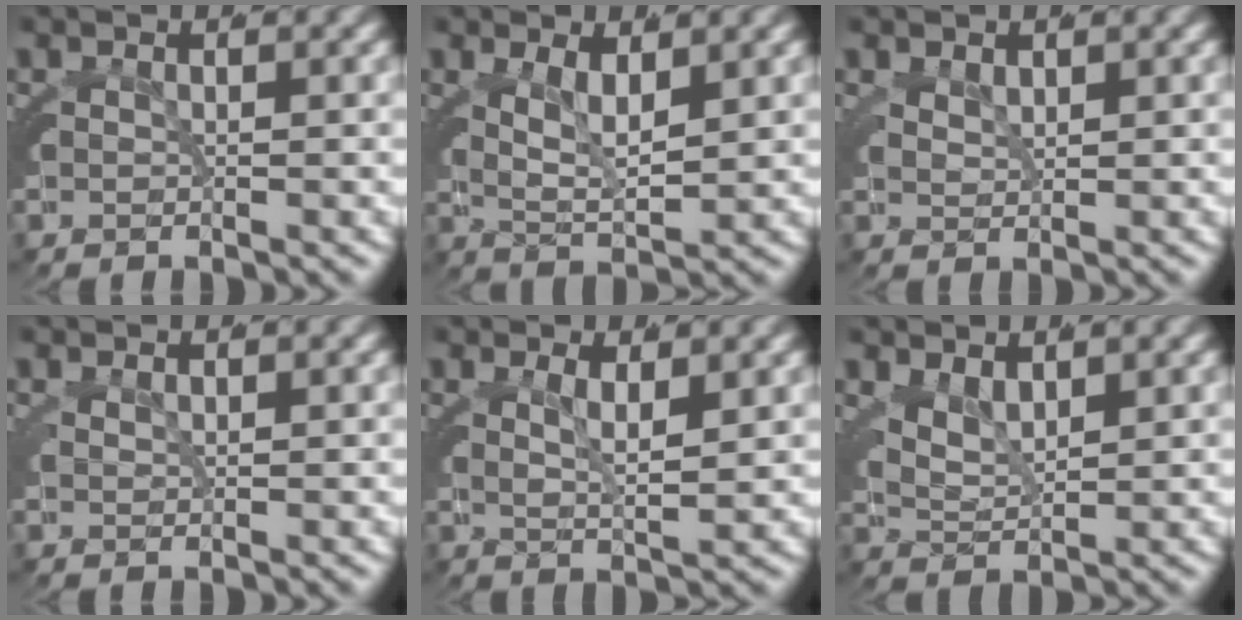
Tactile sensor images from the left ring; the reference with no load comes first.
{"total": 2.6, "force": [1.0, 1.3, 1.9], "torque": [-0.038, -0.010, 0.016]}
{"total": 0.8, "force": [0.6, 0.4, -0.2], "torque": [0.001, -0.003, 0.013]}
{"total": 0.0}
{"total": 1.3, "force": [0.7, 0.1, 1.1], "torque": [-0.022, -0.003, 0.013]}
{"total": 2.7, "force": [1.5, 1.9, 1.0], "torque": [-0.035, -0.005, 0.023]}